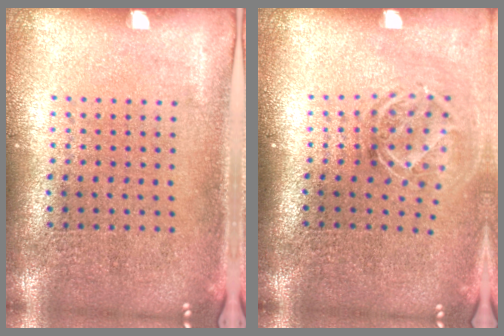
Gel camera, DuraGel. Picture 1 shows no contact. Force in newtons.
{"total": 1.7, "press": 1.3, "slide": 1.2}